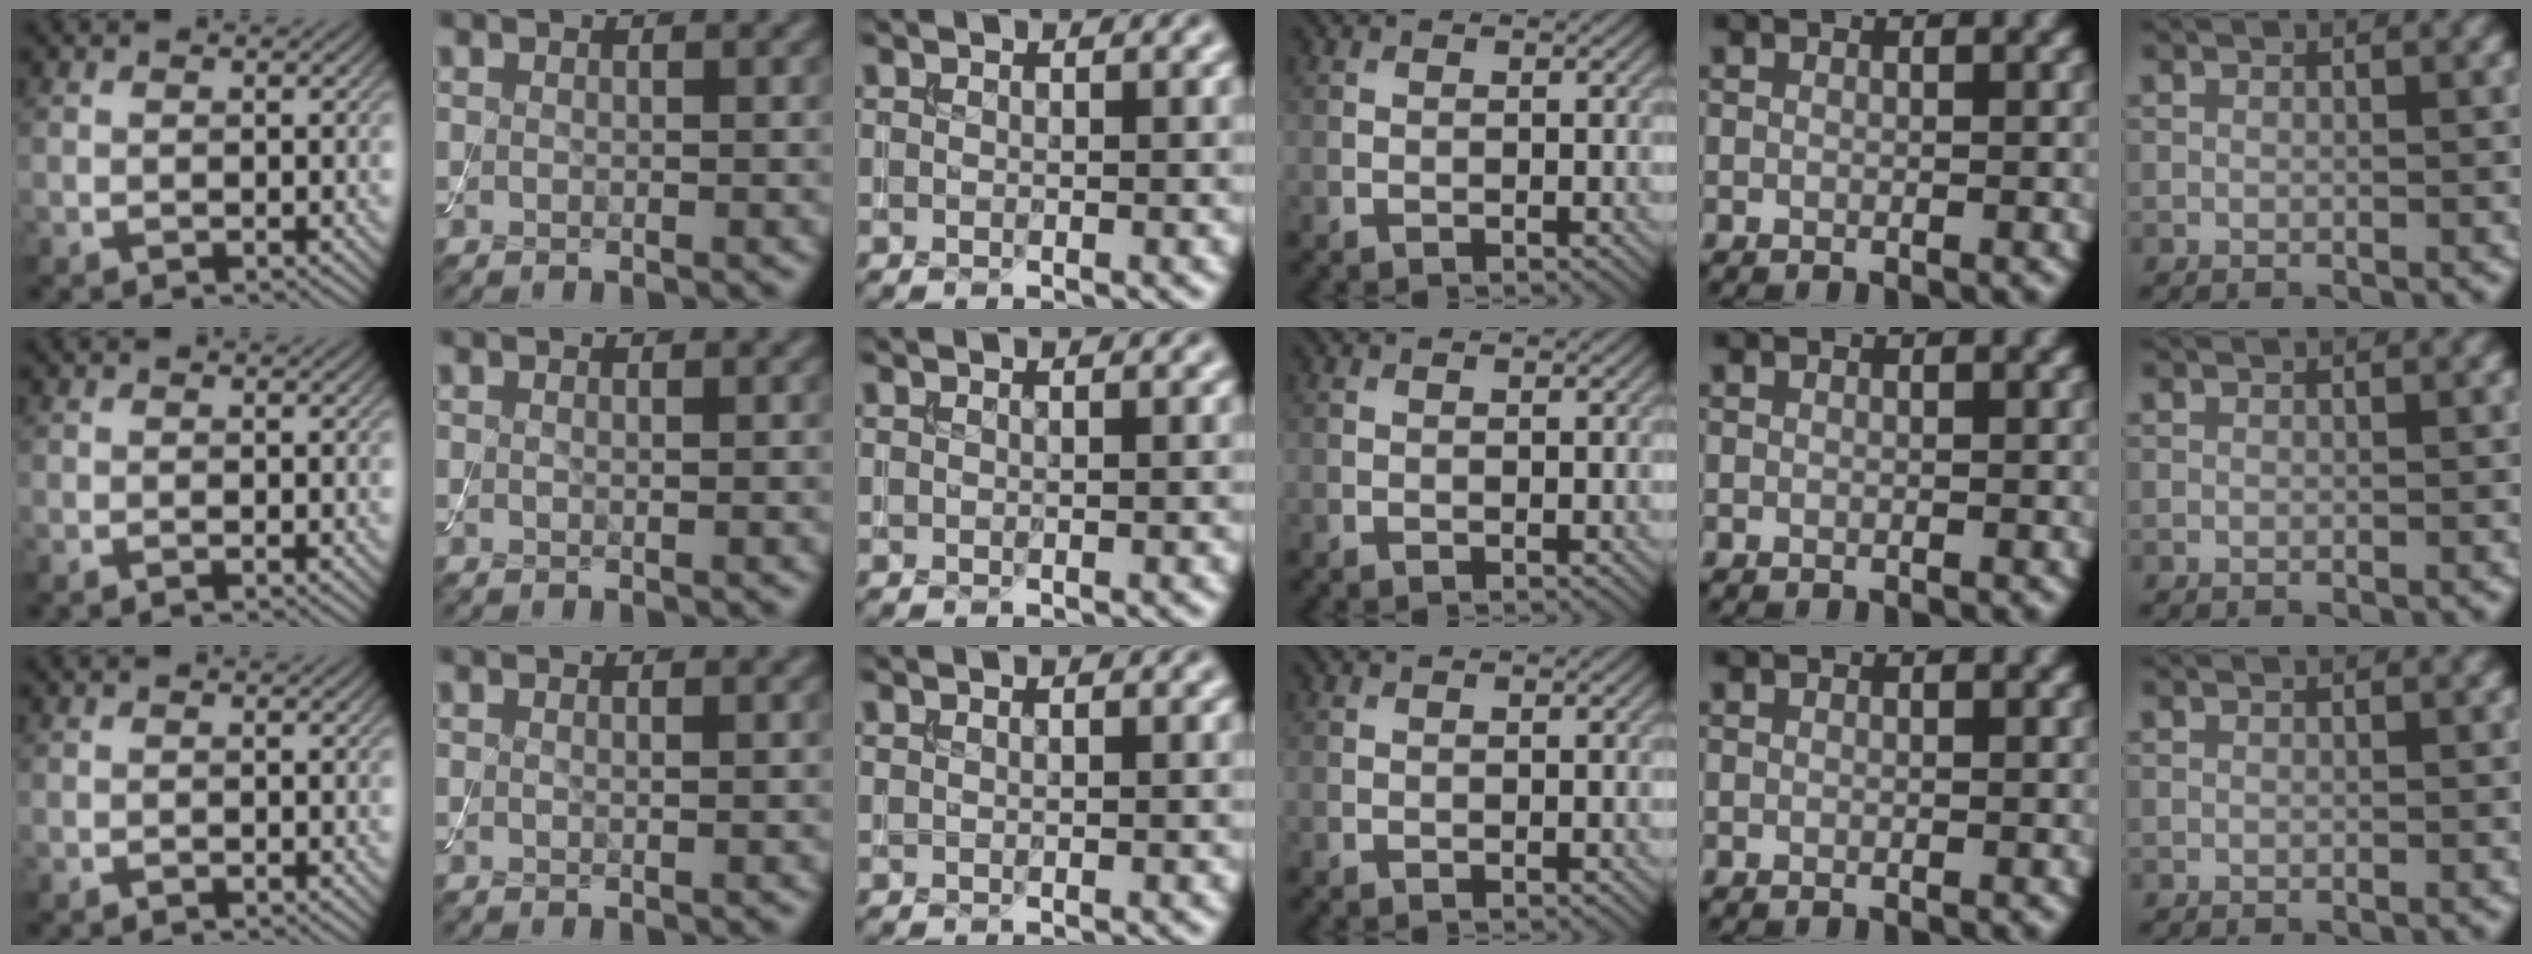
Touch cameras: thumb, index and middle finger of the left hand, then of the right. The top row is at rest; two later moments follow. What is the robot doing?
{"motion": "assemble", "object": "toy tower of hanoi"}